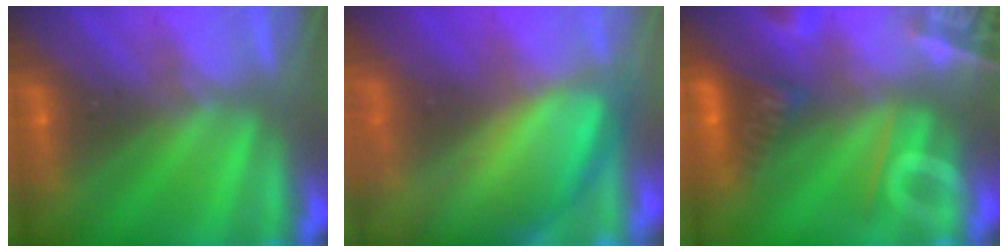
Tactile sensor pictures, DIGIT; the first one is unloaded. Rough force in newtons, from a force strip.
{"total": 7.5}
{"total": 10.8}